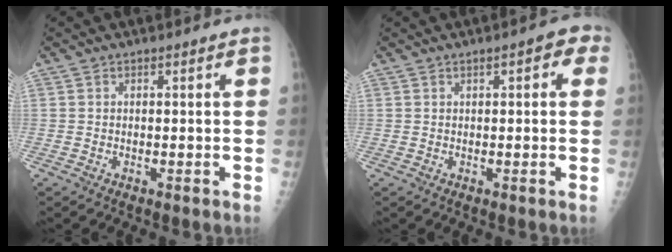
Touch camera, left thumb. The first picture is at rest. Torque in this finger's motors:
{"motor_torque": [-0.30, -0.11, -0.16, -0.18, 0.01]}